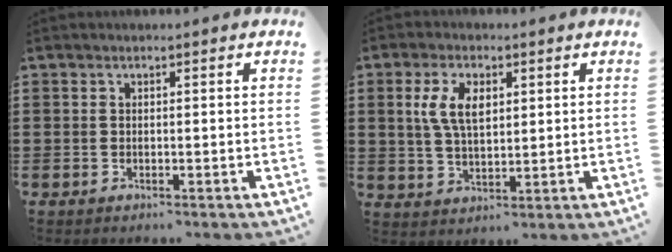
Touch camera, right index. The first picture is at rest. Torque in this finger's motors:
{"motor_torque": [1.31, 0.10, 0.66, 0.20]}